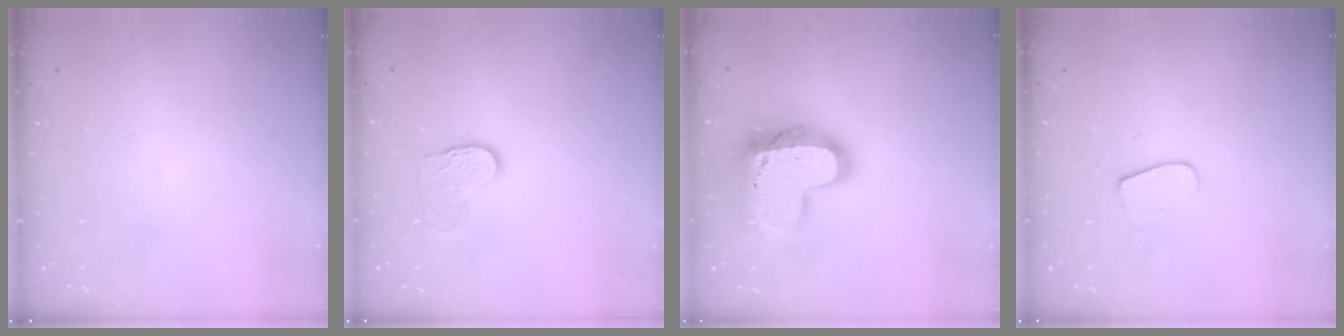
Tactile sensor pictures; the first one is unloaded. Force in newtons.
{"total": 7.6, "press": 7.6, "slide": 0.4}
{"total": 19.8, "press": 19.7, "slide": 1.5}
{"total": 6.7, "press": 6.7, "slide": 0.6}